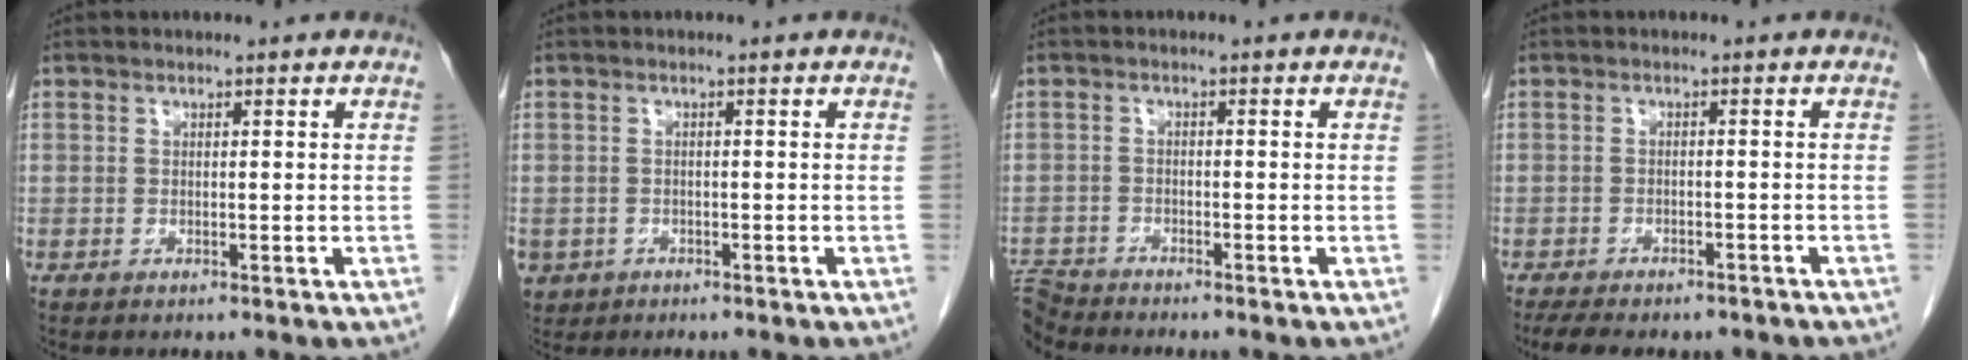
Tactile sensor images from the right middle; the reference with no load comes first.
{"total": 3.7, "force": [-1.9, 3.1, 0.8], "torque": [-0.016, 0.001, -0.027]}
{"total": 4.3, "force": [-4.3, 0.0, -0.3], "torque": [0.007, -0.011, -0.084]}
{"total": 10.7, "force": [-8.8, 3.7, 4.9], "torque": [-0.082, 0.000, -0.108]}